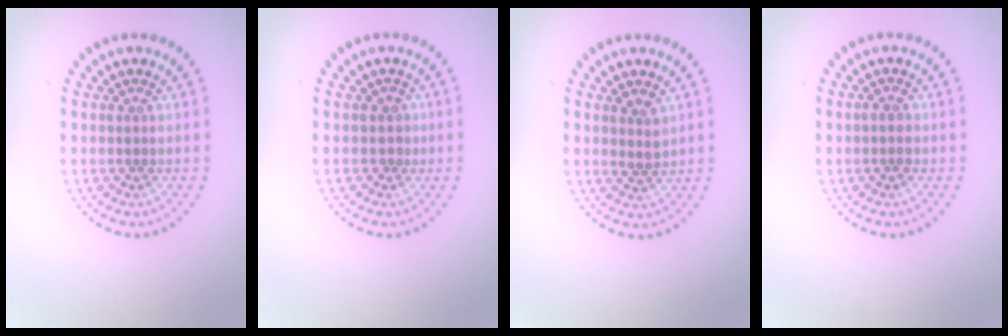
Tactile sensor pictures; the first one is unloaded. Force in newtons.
{"total": 0.9, "press": 0.5, "slide": 0.8}
{"total": 1.6, "press": 1.3, "slide": 0.9}
{"total": 1.0, "press": 1.0, "slide": 0.2}